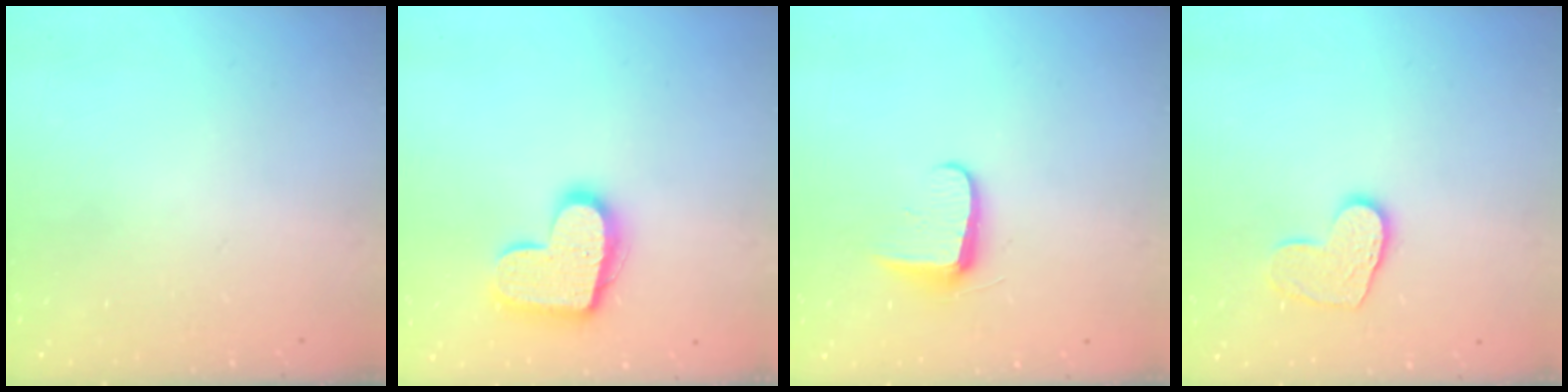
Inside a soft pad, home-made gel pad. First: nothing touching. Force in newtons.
{"total": 15.5, "press": 15.4, "slide": 1.0}
{"total": 7.1, "press": 7.0, "slide": 0.9}
{"total": 9.1, "press": 9.1, "slide": 0.2}